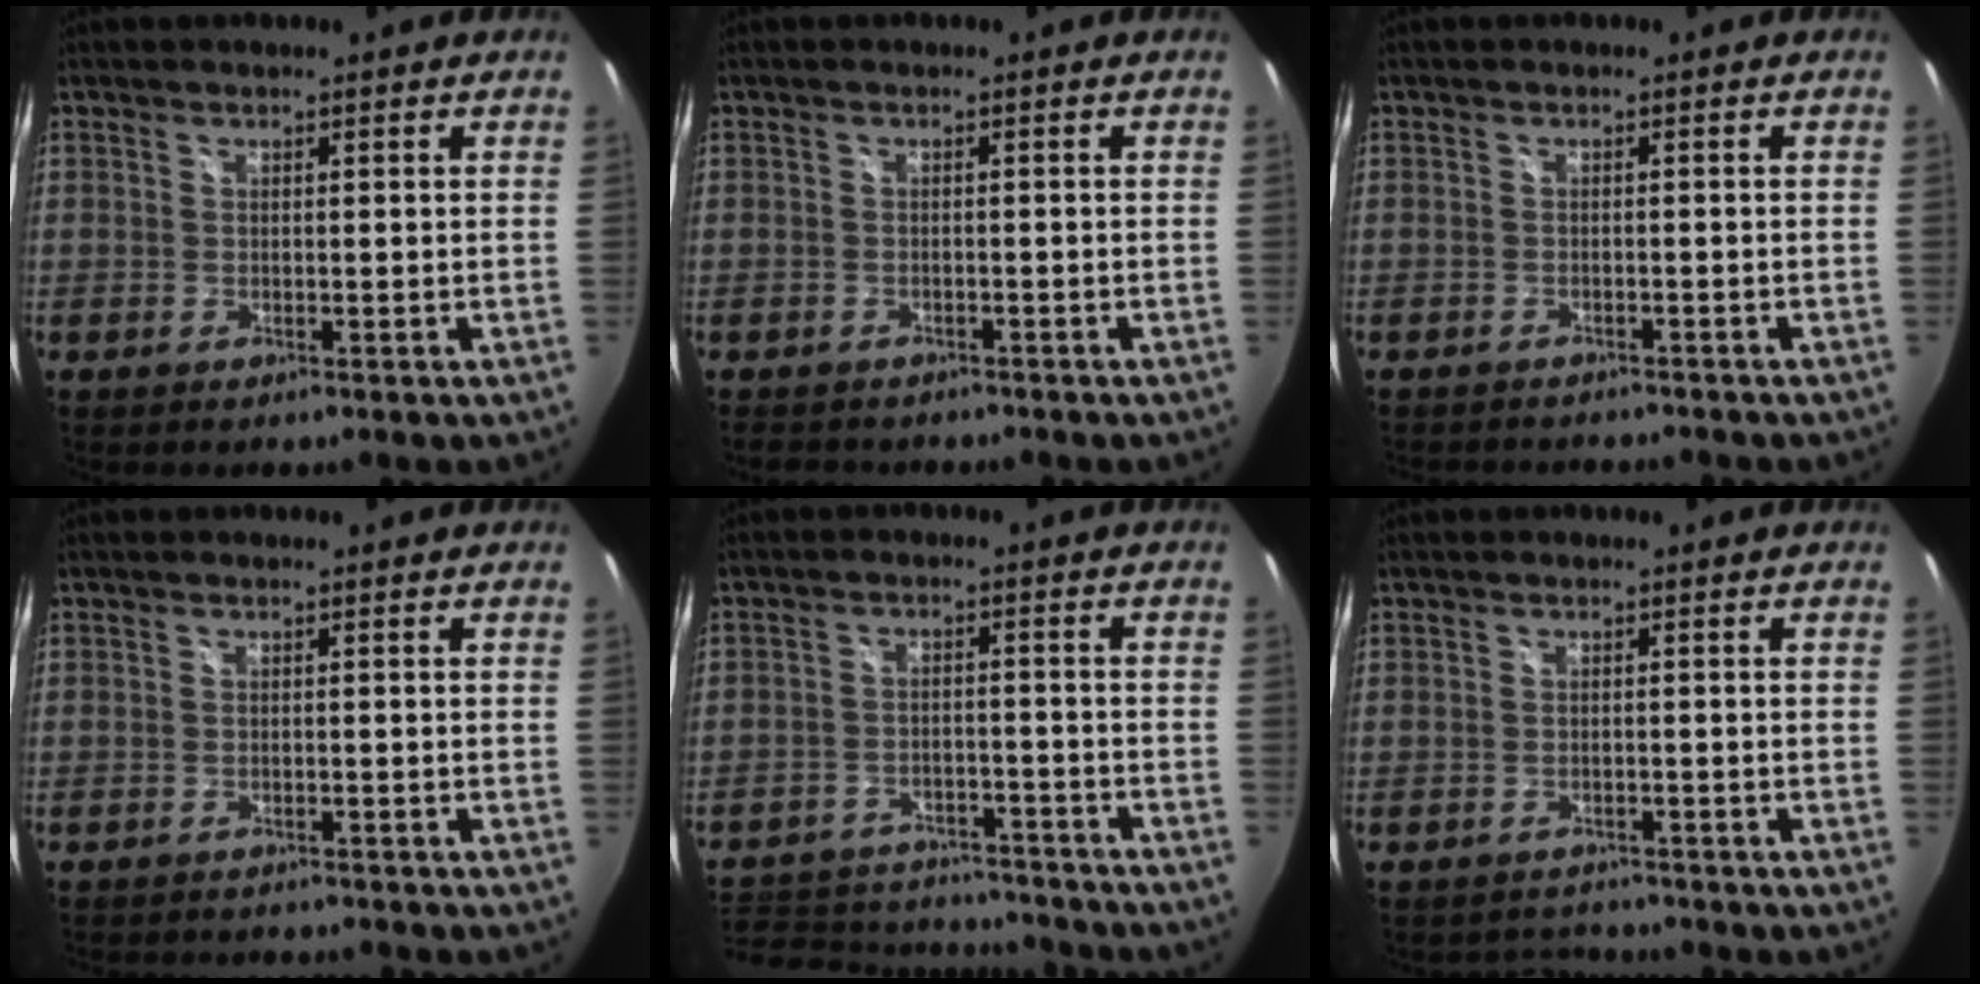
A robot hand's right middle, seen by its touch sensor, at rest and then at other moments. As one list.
[{"total": 4.0, "force": [-3.5, 1.6, 1.0], "torque": [-0.024, -0.007, -0.051]}, {"total": 5.2, "force": [-4.8, 1.1, 1.5], "torque": [-0.037, -0.015, -0.069]}, {"total": 5.6, "force": [-5.3, 1.1, 1.7], "torque": [-0.040, -0.014, -0.075]}, {"total": 19.0, "force": [-15.3, 8.6, 7.4], "torque": [-0.181, 0.009, -0.198]}, {"total": 3.5, "force": [-3.4, 0.8, -0.2], "torque": [-0.003, 0.006, -0.053]}]